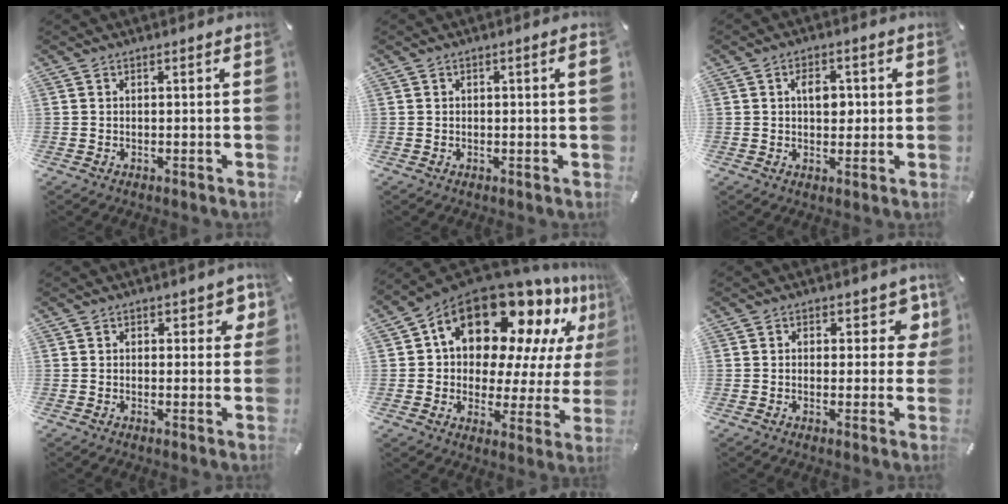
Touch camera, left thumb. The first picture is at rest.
{"total": 1.4, "force": [0.1, 0.3, 1.4], "torque": [-0.024, -0.001, 0.001]}
{"total": 5.0, "force": [0.7, 3.2, 3.8], "torque": [-0.051, 0.001, 0.005]}
{"total": 3.4, "force": [1.0, 2.1, 2.4], "torque": [-0.018, -0.003, 0.010]}
{"total": 20.7, "force": [13.5, 11.2, 11.0], "torque": [-0.170, -0.100, 0.230]}
{"total": 6.8, "force": [2.2, 4.3, 4.8], "torque": [-0.040, -0.010, 0.033]}